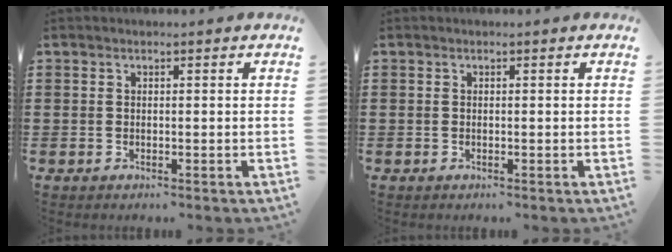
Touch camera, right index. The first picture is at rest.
{"total": 0.0}